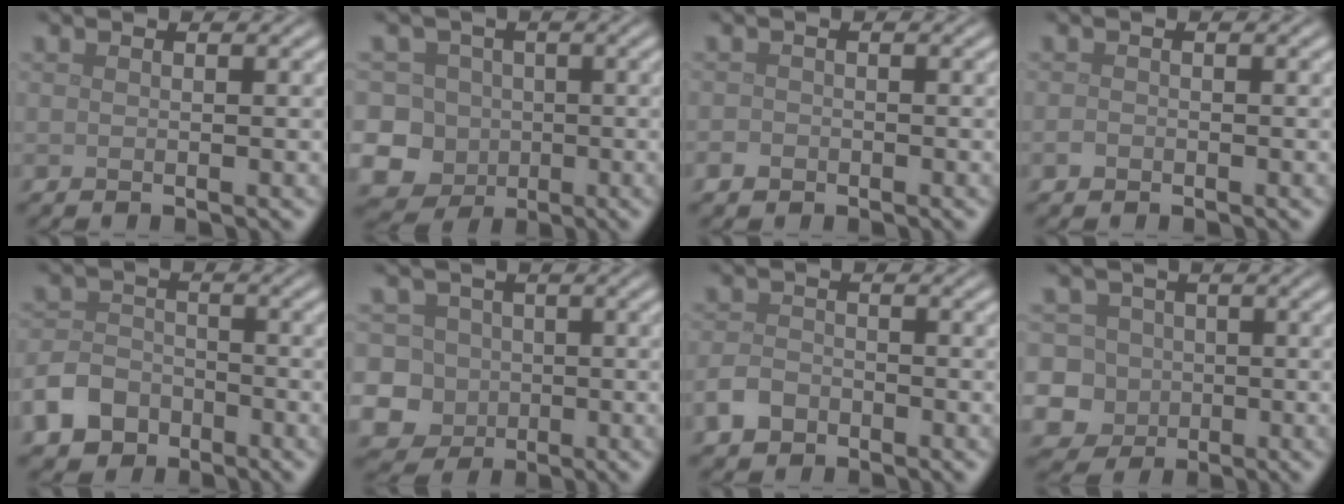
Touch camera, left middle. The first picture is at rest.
{"total": 10.4, "force": [-2.1, 9.6, 3.2], "torque": [-0.063, 0.015, -0.070]}
{"total": 1.0, "force": [-0.6, 0.8, 0.2], "torque": [0.001, -0.002, -0.014]}
{"total": 0.6, "force": [-0.4, 0.5, 0.2], "torque": [-0.003, -0.003, -0.008]}
{"total": 4.9, "force": [-3.0, 3.5, 1.7], "torque": [-0.034, -0.004, -0.065]}
{"total": 8.6, "force": [-1.1, 8.1, 2.8], "torque": [-0.055, 0.024, -0.060]}
{"total": 2.5, "force": [-1.6, 1.6, 0.9], "torque": [-0.015, 0.001, -0.040]}
{"total": 7.5, "force": [-0.5, 7.1, 2.5], "torque": [-0.049, 0.029, -0.049]}